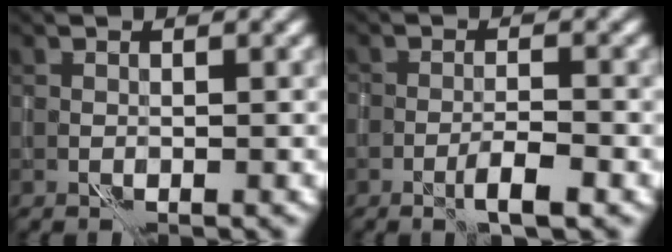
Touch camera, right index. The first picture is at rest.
{"total": 2.5, "force": [-1.6, 0.5, 2.0], "torque": [-0.034, 0.006, -0.029]}